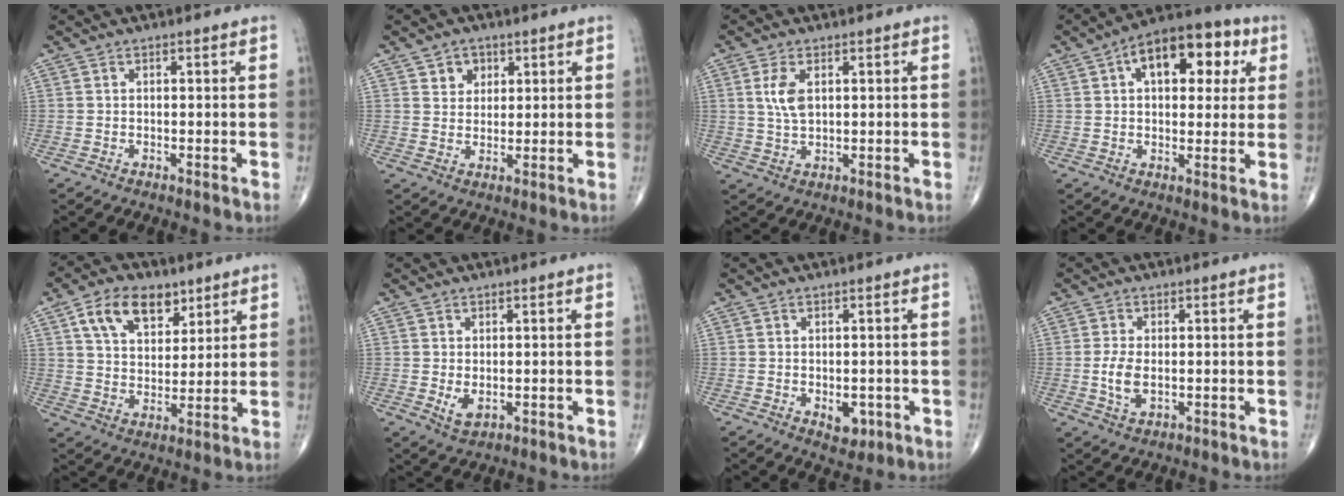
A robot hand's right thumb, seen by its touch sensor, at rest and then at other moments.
{"total": 4.1, "force": [2.1, 3.3, 1.4], "torque": [-0.001, -0.012, 0.035]}
{"total": 4.9, "force": [1.4, 2.5, 4.0], "torque": [-0.083, -0.005, 0.030]}
{"total": 15.3, "force": [5.2, 8.3, 11.7], "torque": [-0.125, 0.017, 0.069]}
{"total": 12.1, "force": [6.3, 7.5, 7.2], "torque": [-0.096, -0.023, 0.114]}
{"total": 2.8, "force": [-0.2, 1.6, 2.2], "torque": [-0.033, -0.007, 0.005]}
{"total": 3.6, "force": [-1.0, 2.4, 2.5], "torque": [-0.017, -0.001, -0.005]}
{"total": 4.5, "force": [-0.3, 2.4, 3.8], "torque": [-0.081, -0.008, -0.005]}